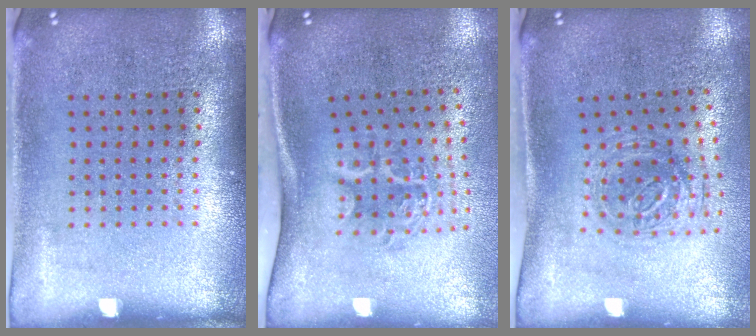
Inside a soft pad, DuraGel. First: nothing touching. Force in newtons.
{"total": 2.0, "press": 1.3, "slide": 1.6}
{"total": 1.1, "press": 1.0, "slide": 0.4}